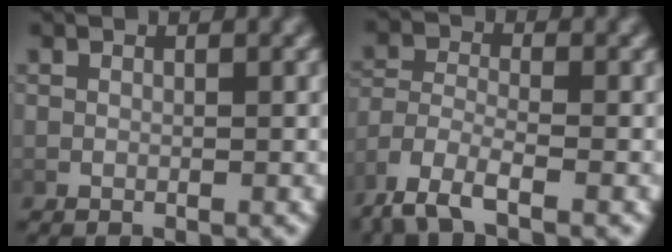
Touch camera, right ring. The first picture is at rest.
{"total": 4.1, "force": [-2.2, 2.1, 2.7], "torque": [-0.085, -0.027, -0.027]}